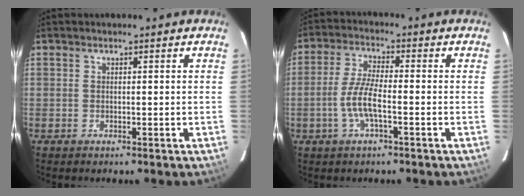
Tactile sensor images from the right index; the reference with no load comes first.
{"total": 6.4, "force": [-2.1, 1.3, 5.9], "torque": [-0.125, 0.004, -0.041]}